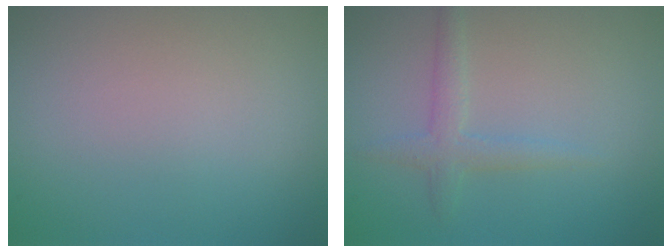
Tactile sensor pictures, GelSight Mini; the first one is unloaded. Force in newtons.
{"total": 1.9, "press": 1.9, "slide": 0.1}